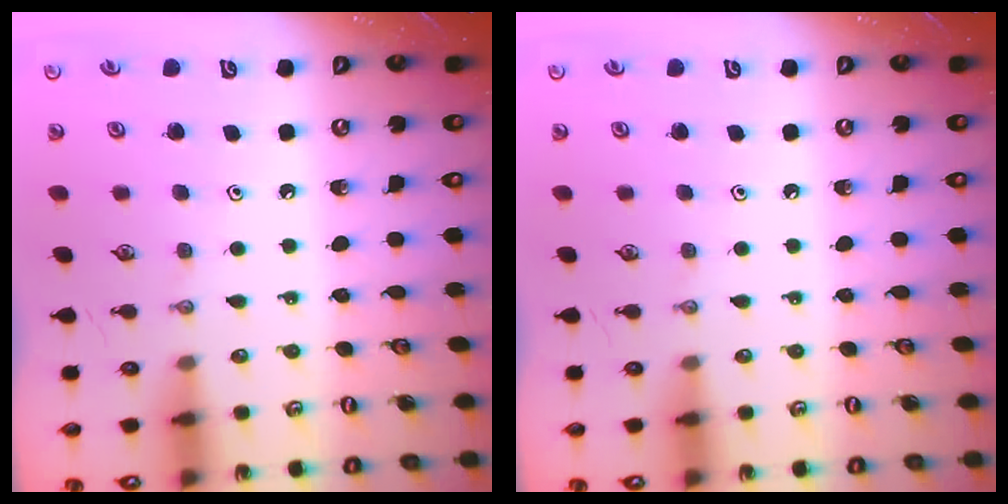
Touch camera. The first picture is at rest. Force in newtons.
{"total": 0.0}